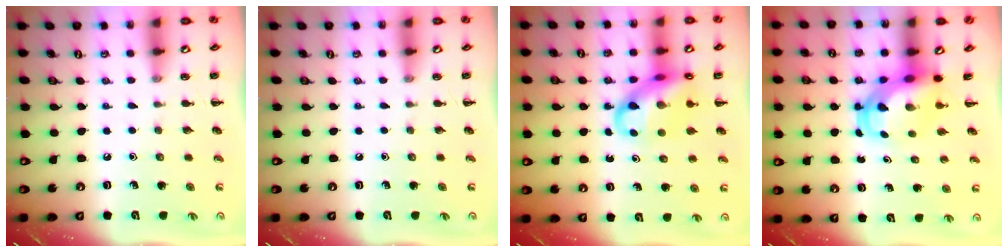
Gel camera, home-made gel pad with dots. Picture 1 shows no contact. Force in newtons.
{"total": 0.0}
{"total": 15.1, "press": 14.7, "slide": 3.4}
{"total": 5.4, "press": 5.2, "slide": 1.5}